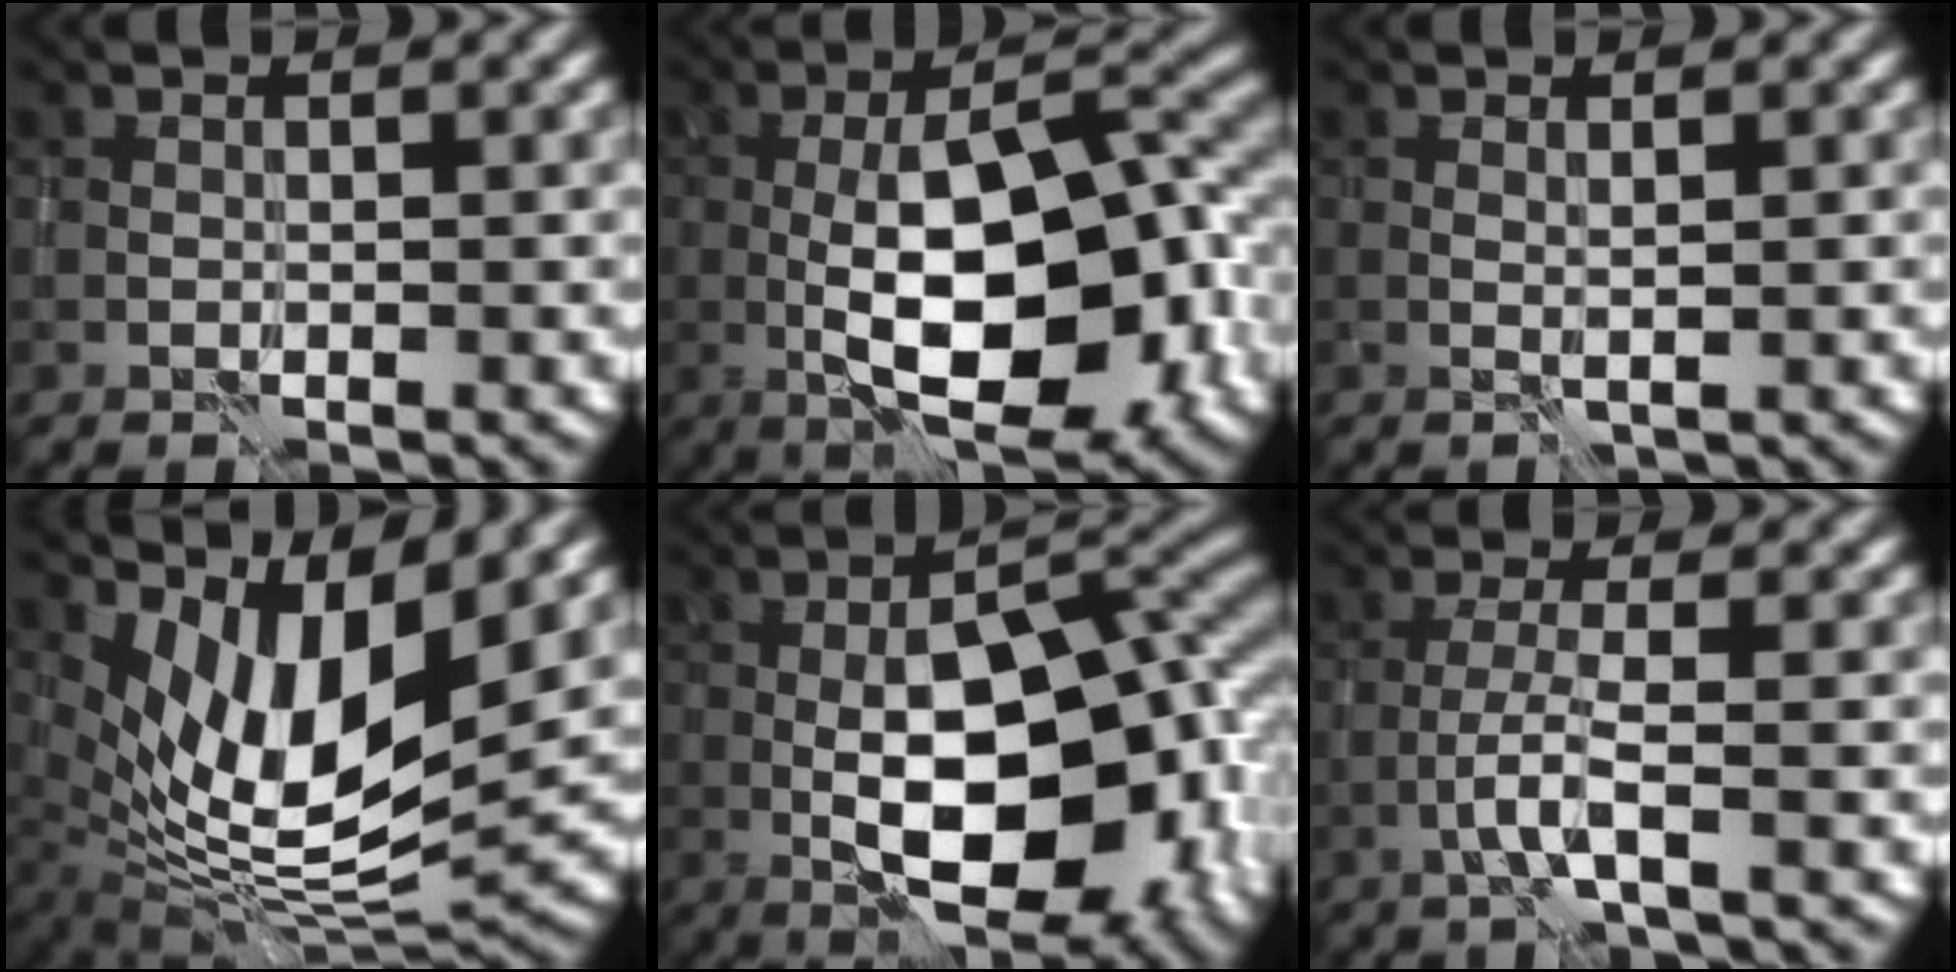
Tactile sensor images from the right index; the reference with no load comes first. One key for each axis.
{"total": 12.5, "fx": -3.1, "fy": 4.6, "fz": 11.2, "tx": -0.171, "ty": 0.008, "tz": -0.054}
{"total": 0.7, "fx": 0.3, "fy": -0.3, "fz": 0.6, "tx": -0.012, "ty": 0.001, "tz": 0.004}
{"total": 10.1, "fx": 3.9, "fy": 3.6, "fz": 8.6, "tx": -0.163, "ty": -0.011, "tz": 0.081}
{"total": 13.4, "fx": -3.5, "fy": 6.1, "fz": 11.4, "tx": -0.158, "ty": 0.009, "tz": -0.068}
{"total": 2.4, "fx": -1.2, "fy": -0.3, "fz": 2.0, "tx": -0.045, "ty": 0.010, "tz": -0.031}